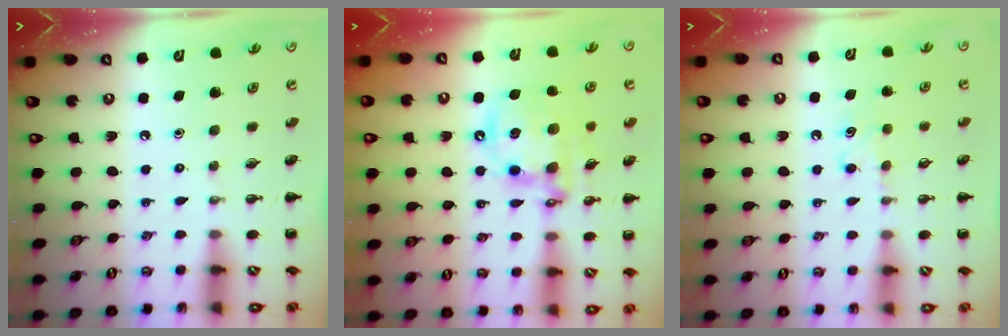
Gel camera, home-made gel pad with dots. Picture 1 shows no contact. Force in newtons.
{"total": 15.0, "press": 14.6, "slide": 3.6}
{"total": 6.7, "press": 6.6, "slide": 1.5}